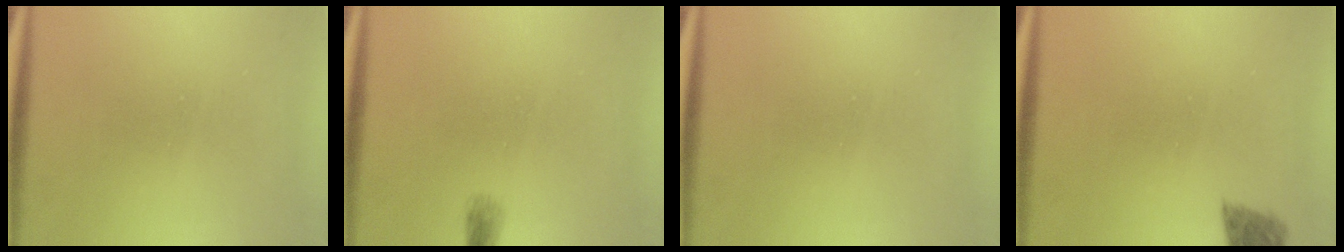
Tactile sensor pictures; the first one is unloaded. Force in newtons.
{"total": 0.6}
{"total": 0.0}
{"total": 2.7}